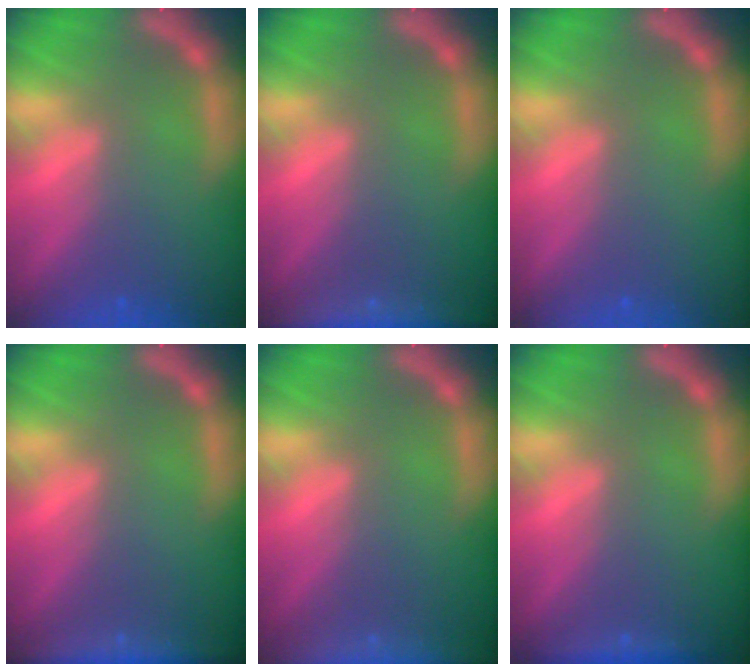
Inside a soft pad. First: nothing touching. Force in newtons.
{"total": 6.5}
{"total": 0.0}
{"total": 5.0}
{"total": 8.0}
{"total": 1.9}